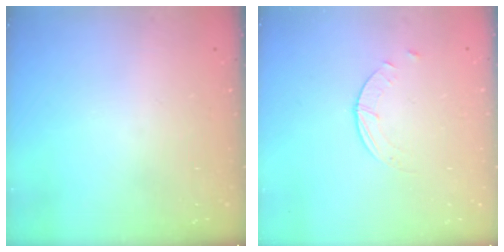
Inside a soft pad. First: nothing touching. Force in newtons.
{"total": 0.9, "press": 0.9, "slide": 0.2}